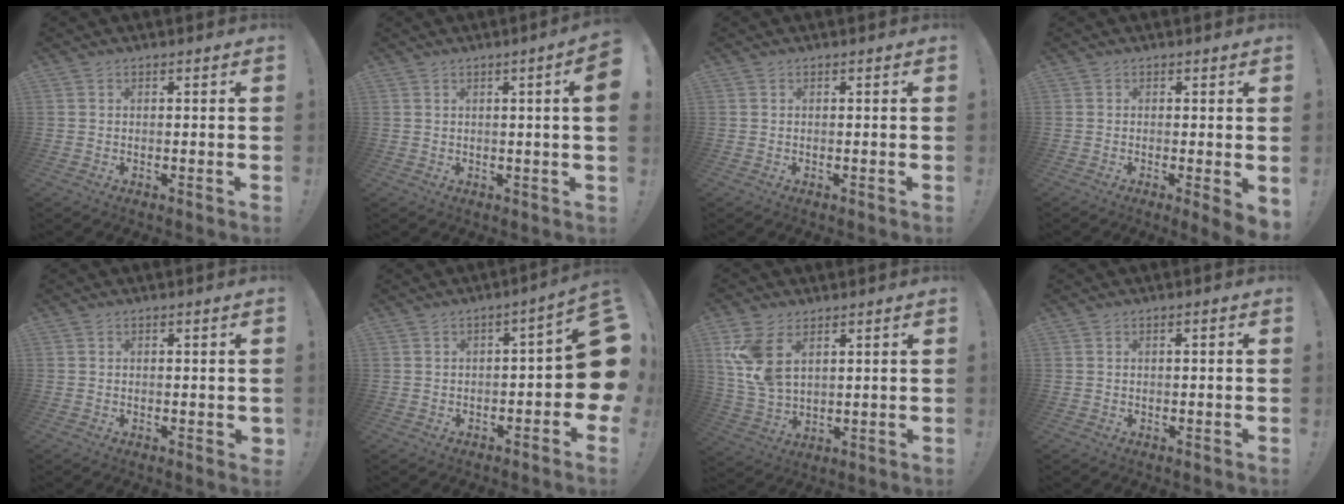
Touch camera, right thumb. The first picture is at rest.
{"total": 4.7, "force": [0.8, -0.7, 4.6], "torque": [-0.067, -0.011, 0.010]}
{"total": 0.0}
{"total": 3.2, "force": [0.6, 0.5, 3.1], "torque": [-0.040, -0.009, 0.016]}
{"total": 0.8, "force": [0.3, 0.6, 0.5], "torque": [-0.006, 0.002, 0.005]}
{"total": 8.0, "force": [0.0, 2.1, 7.7], "torque": [-0.089, -0.009, 0.002]}
{"total": 10.7, "force": [4.8, 6.2, 7.2], "torque": [-0.148, -0.018, 0.093]}
{"total": 0.6, "force": [-0.2, -0.2, 0.5], "torque": [-0.010, 0.000, -0.004]}